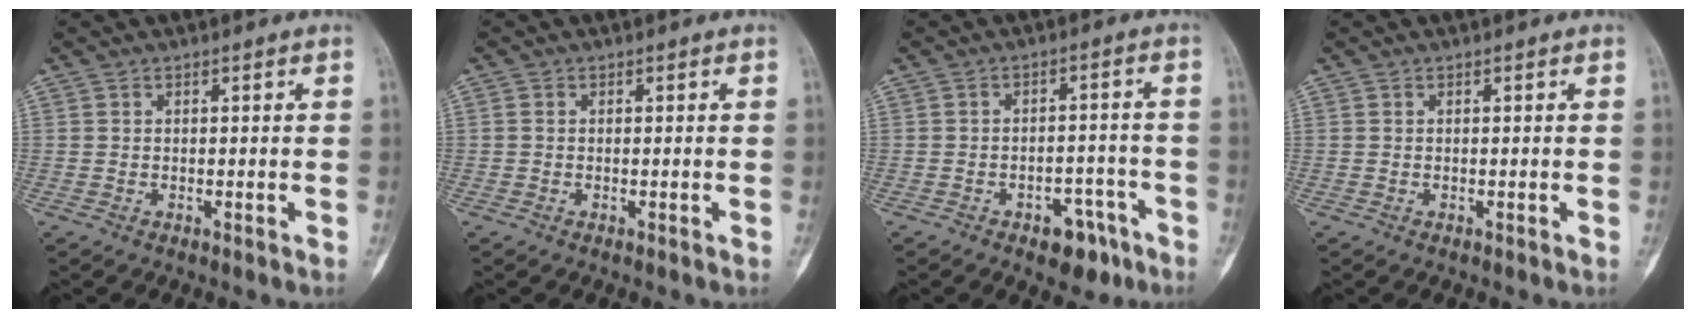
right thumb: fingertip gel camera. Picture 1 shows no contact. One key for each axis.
{"total": 0.5, "fx": 0.0, "fy": 0.5, "fz": 0.3, "tx": -0.004, "ty": 0.002, "tz": -0.002}
{"total": 7.1, "fx": -4.2, "fy": 4.0, "fz": 4.0, "tx": -0.029, "ty": 0.035, "tz": -0.054}
{"total": 0.0}